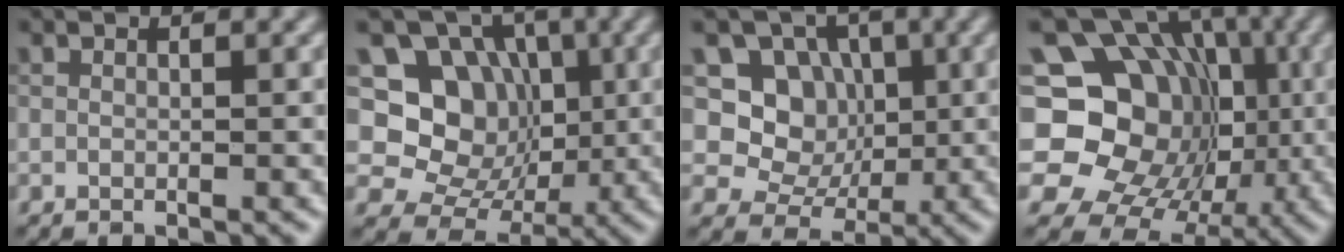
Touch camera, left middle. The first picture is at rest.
{"total": 10.3, "force": [1.6, 9.1, 4.7], "torque": [-0.069, 0.019, 0.002]}
{"total": 6.0, "force": [1.3, 5.3, 2.5], "torque": [-0.028, 0.000, 0.006]}
{"total": 17.5, "force": [-0.2, 15.3, 8.5], "torque": [-0.152, 0.025, -0.024]}